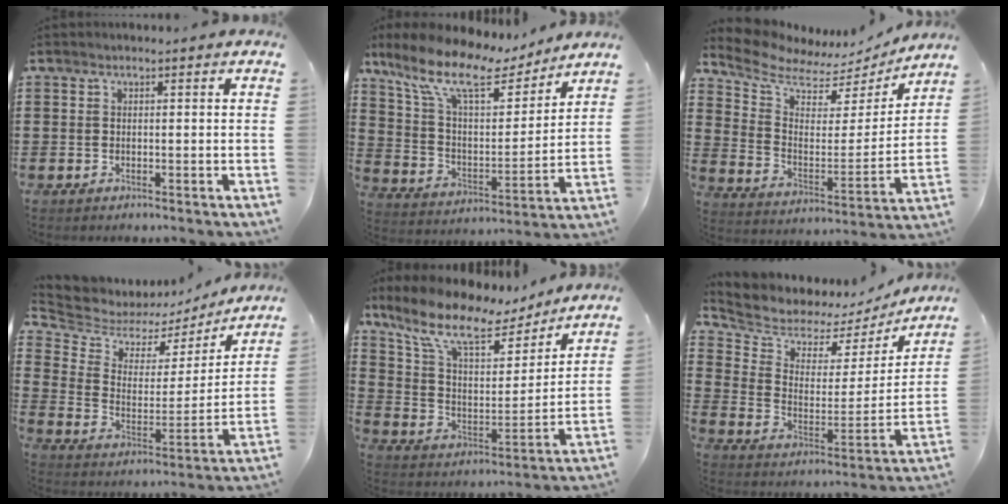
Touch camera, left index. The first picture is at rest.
{"total": 12.4, "force": [9.3, 3.7, 7.2], "torque": [-0.175, -0.046, 0.160]}
{"total": 6.7, "force": [6.0, 2.5, 1.5], "torque": [-0.071, -0.047, 0.103]}
{"total": 5.8, "force": [5.3, 2.4, 0.5], "torque": [-0.051, -0.039, 0.089]}
{"total": 11.2, "force": [8.4, 3.6, 6.5], "torque": [-0.160, -0.041, 0.142]}
{"total": 5.6, "force": [5.2, 2.2, 0.3], "torque": [-0.048, -0.041, 0.087]}